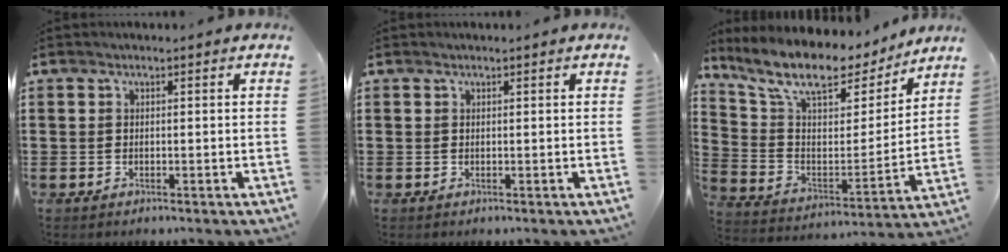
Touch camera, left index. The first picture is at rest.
{"total": 0.0}
{"total": 10.4, "force": [8.1, 3.2, 5.8], "torque": [-0.133, -0.049, 0.135]}